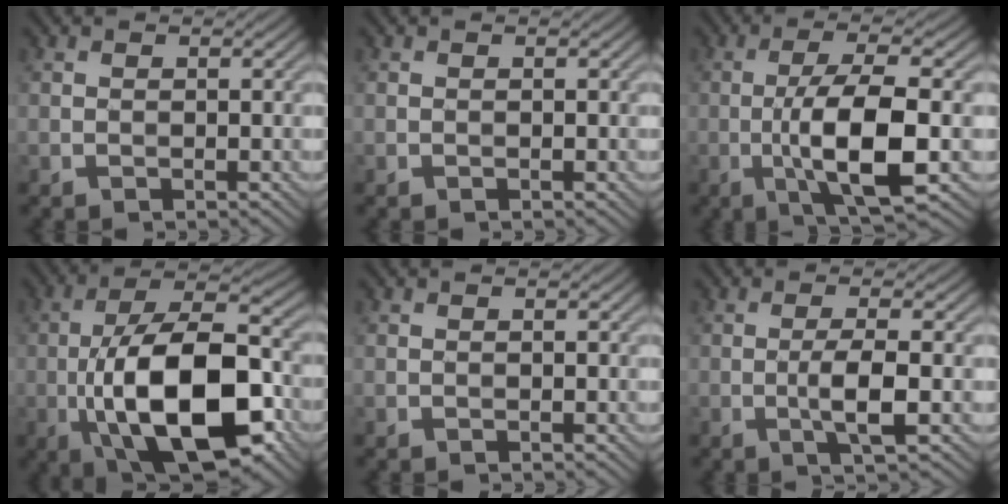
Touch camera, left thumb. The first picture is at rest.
{"total": 0.0}
{"total": 9.4, "force": [-2.1, 2.4, 8.9], "torque": [-0.153, 0.005, -0.043]}
{"total": 16.2, "force": [-4.7, 7.2, 13.7], "torque": [-0.240, 0.000, -0.088]}
{"total": 0.0}
{"total": 3.6, "force": [-0.9, 0.4, 3.5], "torque": [-0.065, 0.002, -0.021]}